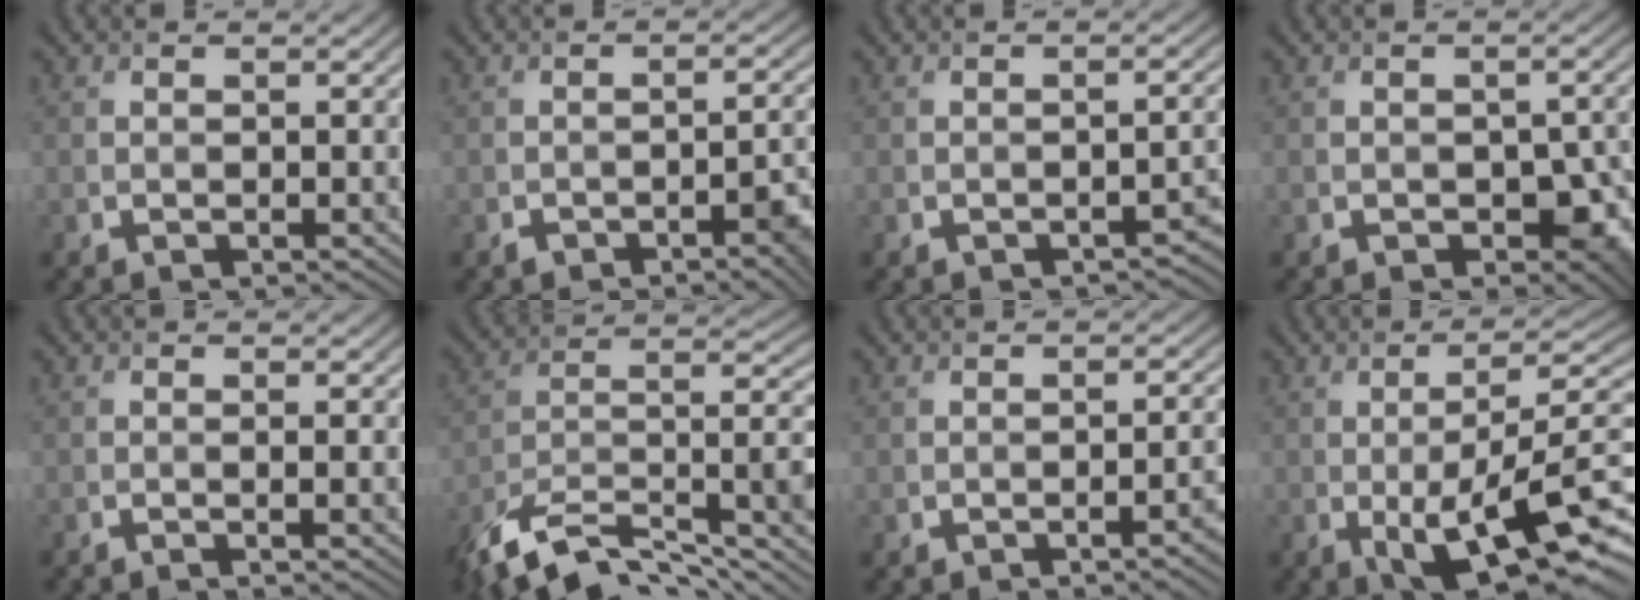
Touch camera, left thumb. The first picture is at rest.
{"total": 3.7, "force": [-2.3, 1.3, 2.6], "torque": [-0.034, 0.004, -0.033]}
{"total": 2.4, "force": [-1.7, 0.9, 1.5], "torque": [-0.016, -0.002, -0.018]}
{"total": 5.2, "force": [-1.7, 3.4, 3.5], "torque": [-0.043, -0.018, -0.020]}
{"total": 1.2, "force": [-0.3, 0.1, 1.1], "torque": [-0.017, 0.000, -0.010]}
{"total": 14.6, "force": [-9.1, 6.5, 9.5], "torque": [-0.204, -0.015, -0.156]}
{"total": 2.5, "force": [-1.2, 0.6, 2.1], "torque": [-0.024, 0.007, -0.023]}
{"total": 11.6, "force": [-3.0, 3.7, 10.6], "torque": [-0.176, -0.009, -0.042]}